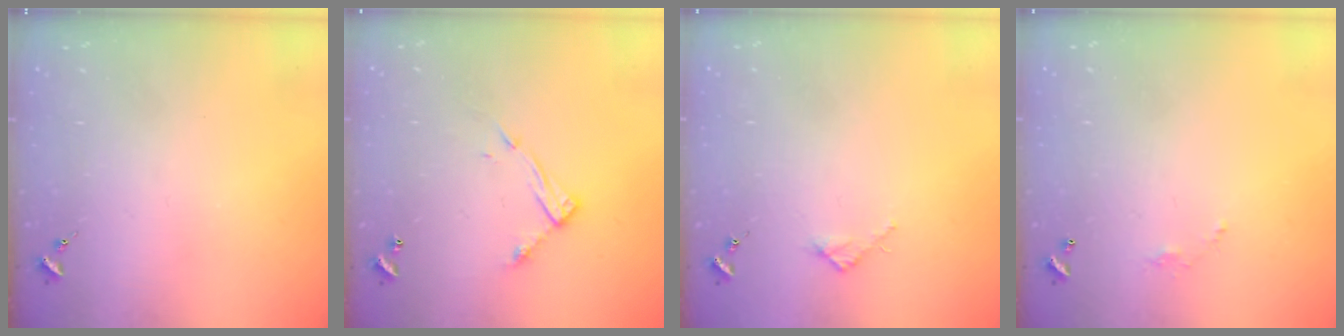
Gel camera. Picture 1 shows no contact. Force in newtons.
{"total": 10.0, "press": 9.9, "slide": 0.5}
{"total": 2.7, "press": 2.7, "slide": 0.3}
{"total": 3.9, "press": 3.9, "slide": 0.1}